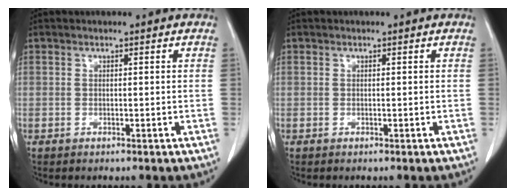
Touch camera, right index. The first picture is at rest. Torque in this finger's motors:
{"motor_torque": [0.01, 0.00, 0.00, 0.00]}